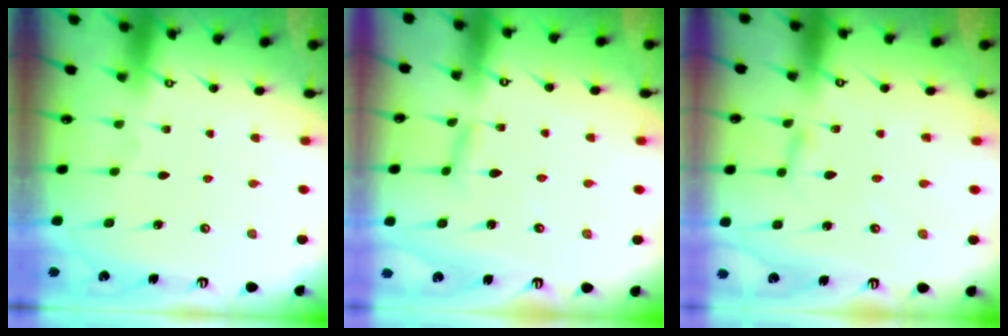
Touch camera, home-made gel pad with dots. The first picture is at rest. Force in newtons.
{"total": 4.6, "press": 4.6, "slide": 0.3}
{"total": 2.4, "press": 2.4, "slide": 0.2}